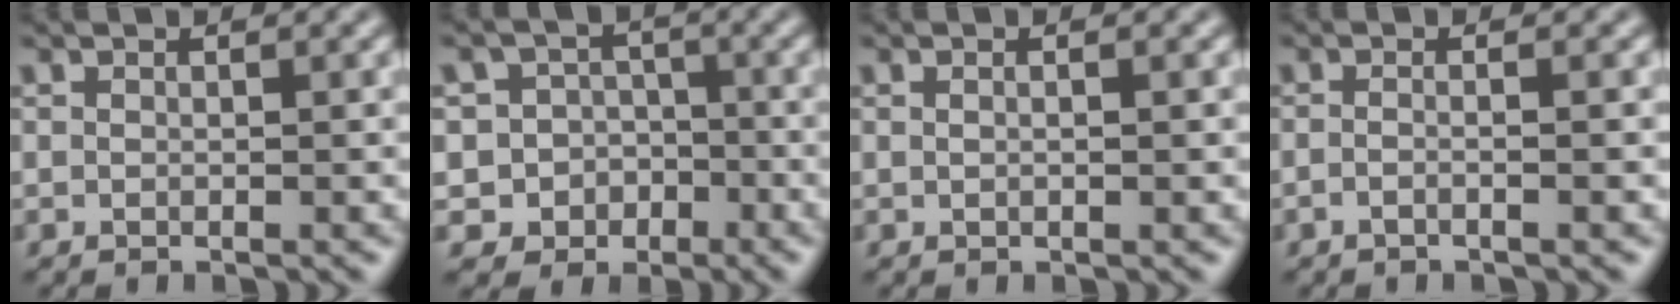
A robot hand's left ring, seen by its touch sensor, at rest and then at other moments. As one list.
[{"total": 5.1, "force": [-2.0, 4.6, 0.6], "torque": [0.003, 0.002, -0.055]}, {"total": 1.8, "force": [0.7, 0.9, 1.4], "torque": [-0.008, 0.010, -0.008]}, {"total": 1.9, "force": [-0.3, 0.8, 1.7], "torque": [-0.011, -0.010, -0.023]}]